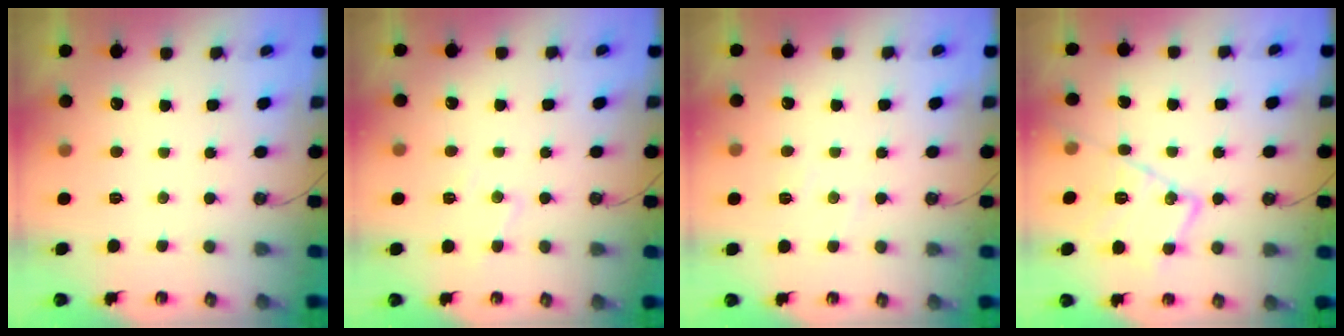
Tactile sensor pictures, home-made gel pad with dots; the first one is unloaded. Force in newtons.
{"total": 6.2, "press": 6.2, "slide": 0.3}
{"total": 6.6, "press": 6.5, "slide": 0.9}
{"total": 15.8, "press": 15.8, "slide": 0.6}